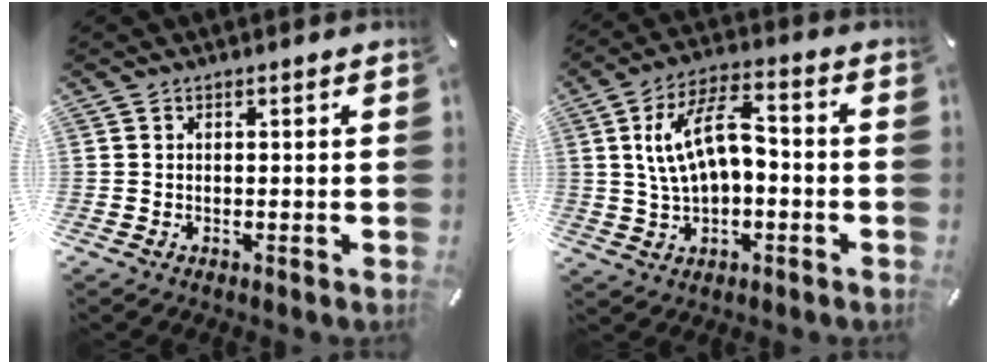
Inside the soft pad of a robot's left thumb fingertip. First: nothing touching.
{"total": 12.6, "force": [1.0, 7.0, 10.4], "torque": [-0.199, 0.016, 0.020]}